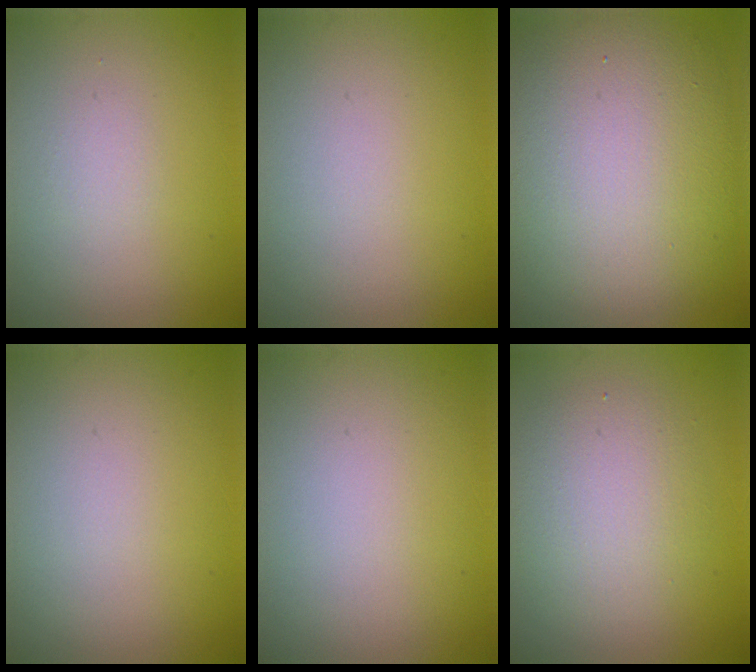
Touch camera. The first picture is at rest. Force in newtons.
{"total": 0.0}
{"total": 13.9, "press": 13.9, "slide": 0.3}
{"total": 0.0}
{"total": 0.0}
{"total": 4.0, "press": 4.0, "slide": 0.2}